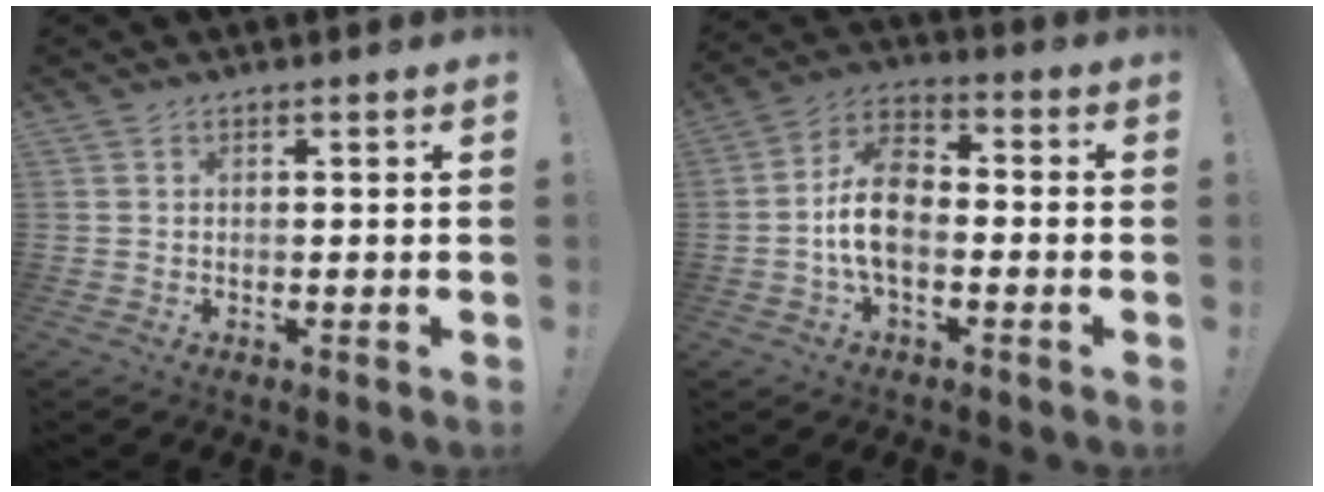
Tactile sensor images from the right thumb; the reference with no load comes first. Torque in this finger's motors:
{"motor_torque": [0.23, 0.43, 1.05, -0.35, 0.21]}